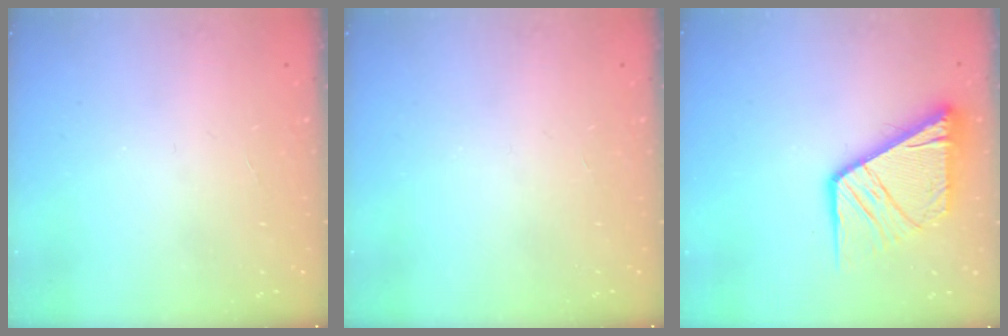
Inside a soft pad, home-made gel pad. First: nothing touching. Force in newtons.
{"total": 0.0}
{"total": 15.3, "press": 15.2, "slide": 1.6}